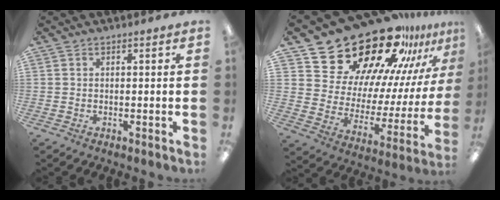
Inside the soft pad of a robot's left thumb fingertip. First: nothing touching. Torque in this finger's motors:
{"motor_torque": [1.97, 1.99, 1.51, -1.26, 0.10]}